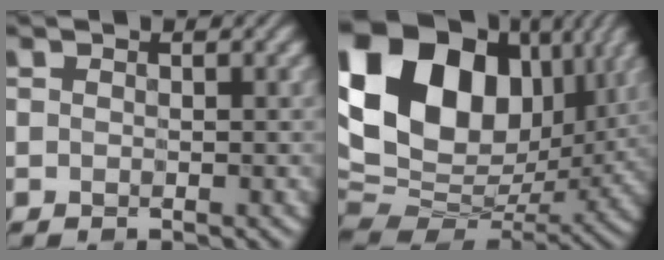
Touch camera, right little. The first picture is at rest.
{"total": 18.9, "force": [6.2, 12.9, 12.5], "torque": [-0.263, 0.043, 0.107]}